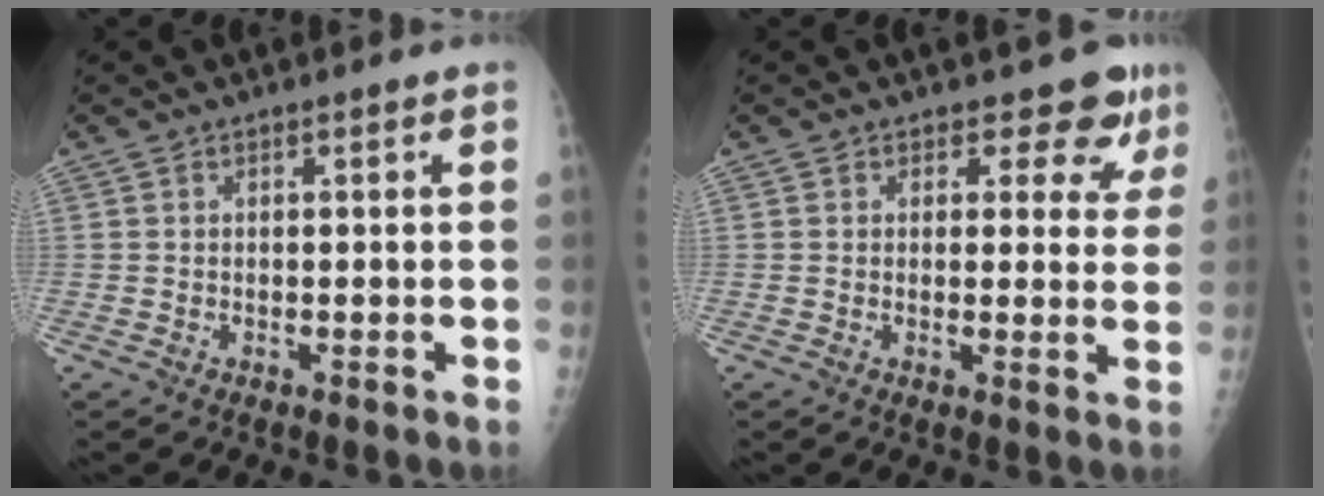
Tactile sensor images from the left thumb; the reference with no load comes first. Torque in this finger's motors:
{"motor_torque": [-0.22, -0.15, -0.23, -0.21, 0.07]}